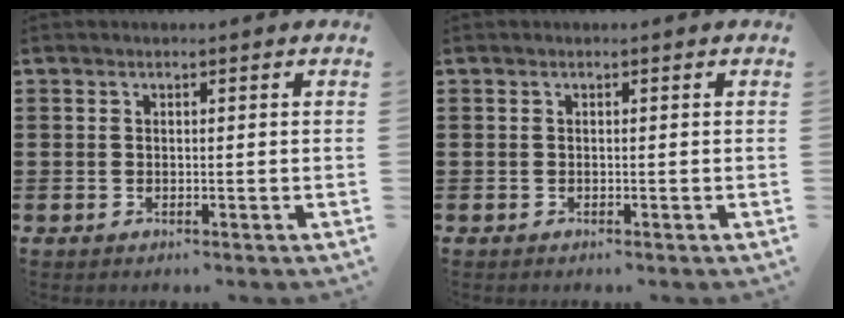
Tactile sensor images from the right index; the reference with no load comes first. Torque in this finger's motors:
{"motor_torque": [1.17, 0.97, -0.02, 0.02]}